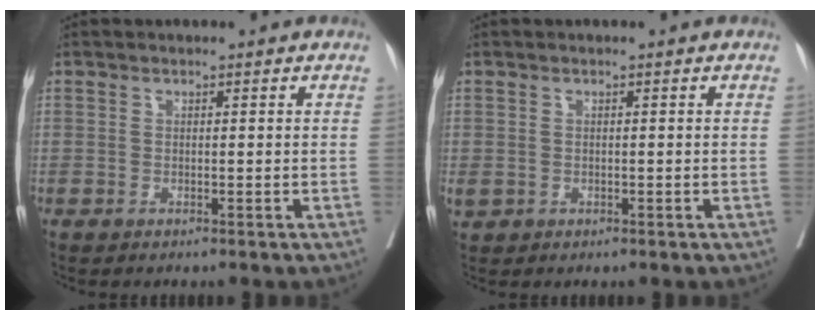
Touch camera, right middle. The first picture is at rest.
{"total": 1.4, "force": [0.0, 1.3, 0.7], "torque": [-0.014, 0.005, 0.009]}